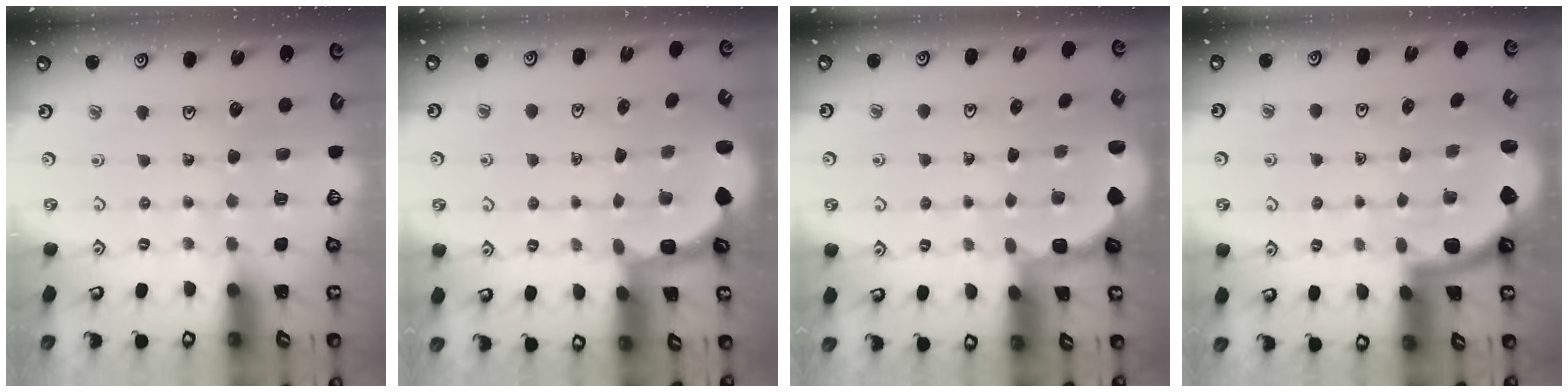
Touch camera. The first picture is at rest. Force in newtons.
{"total": 2.8, "press": 2.3, "slide": 1.7}
{"total": 1.9, "press": 1.7, "slide": 0.8}
{"total": 2.0, "press": 2.0, "slide": 0.3}